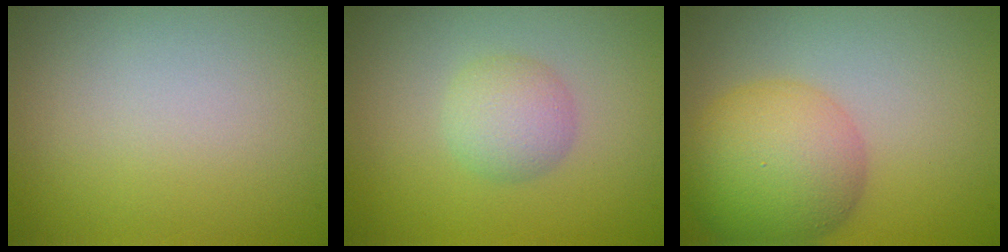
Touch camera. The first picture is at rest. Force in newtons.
{"total": 2.4, "press": 2.4, "slide": 0.1}
{"total": 7.2, "press": 7.2, "slide": 0.2}